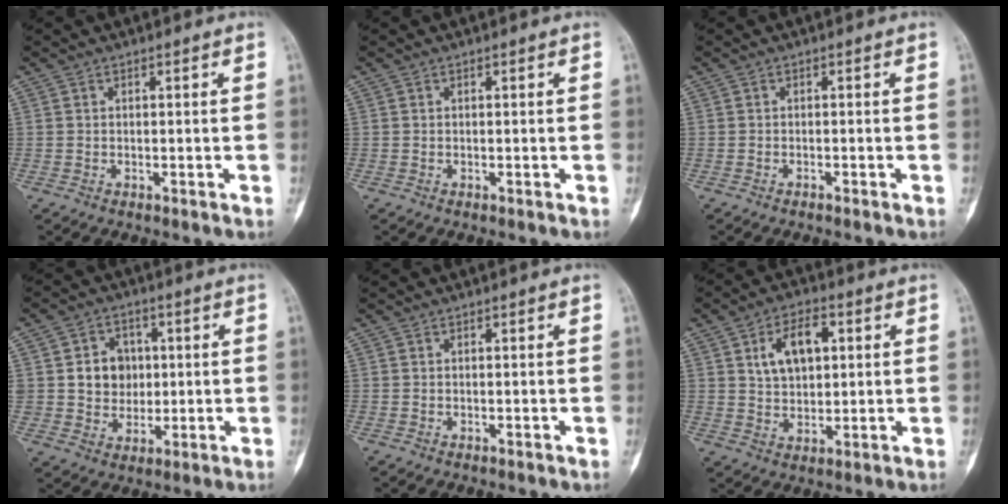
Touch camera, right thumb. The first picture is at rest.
{"total": 0.0}
{"total": 0.6, "force": [-0.5, 0.0, 0.3], "torque": [-0.008, 0.003, -0.007]}
{"total": 8.7, "force": [1.2, 7.5, 4.1], "torque": [-0.022, 0.000, 0.023]}
{"total": 0.0}
{"total": 9.5, "force": [2.8, 5.8, 6.9], "torque": [-0.098, 0.000, 0.049]}